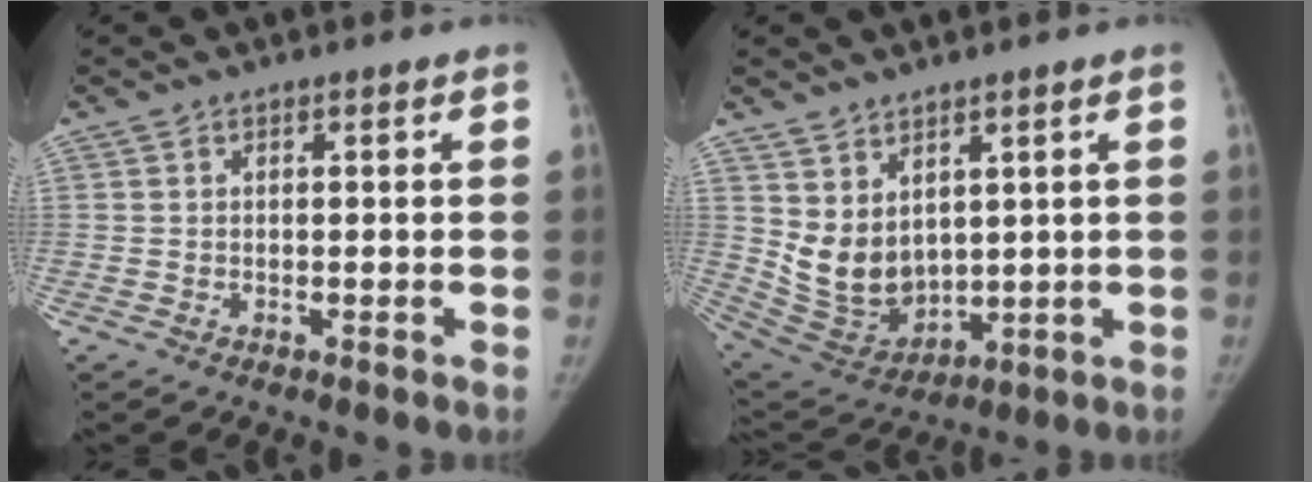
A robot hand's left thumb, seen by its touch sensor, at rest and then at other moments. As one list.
[{"total": 10.3, "force": [3.6, 7.1, 6.5], "torque": [-0.089, -0.034, 0.100]}]